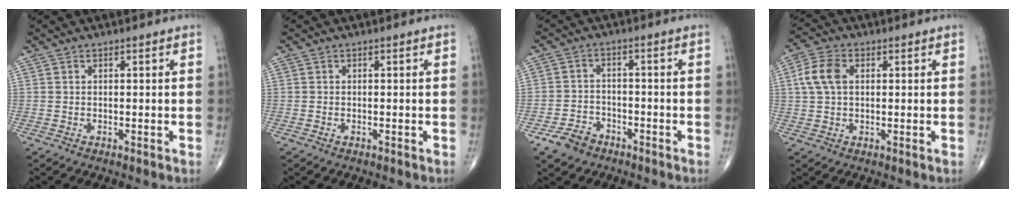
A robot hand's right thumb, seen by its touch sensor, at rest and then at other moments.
{"total": 0.0}
{"total": 5.3, "force": [-3.6, 3.5, 1.7], "torque": [-0.021, 0.020, -0.063]}
{"total": 6.3, "force": [1.3, 4.0, 4.7], "torque": [-0.104, 0.014, 0.022]}